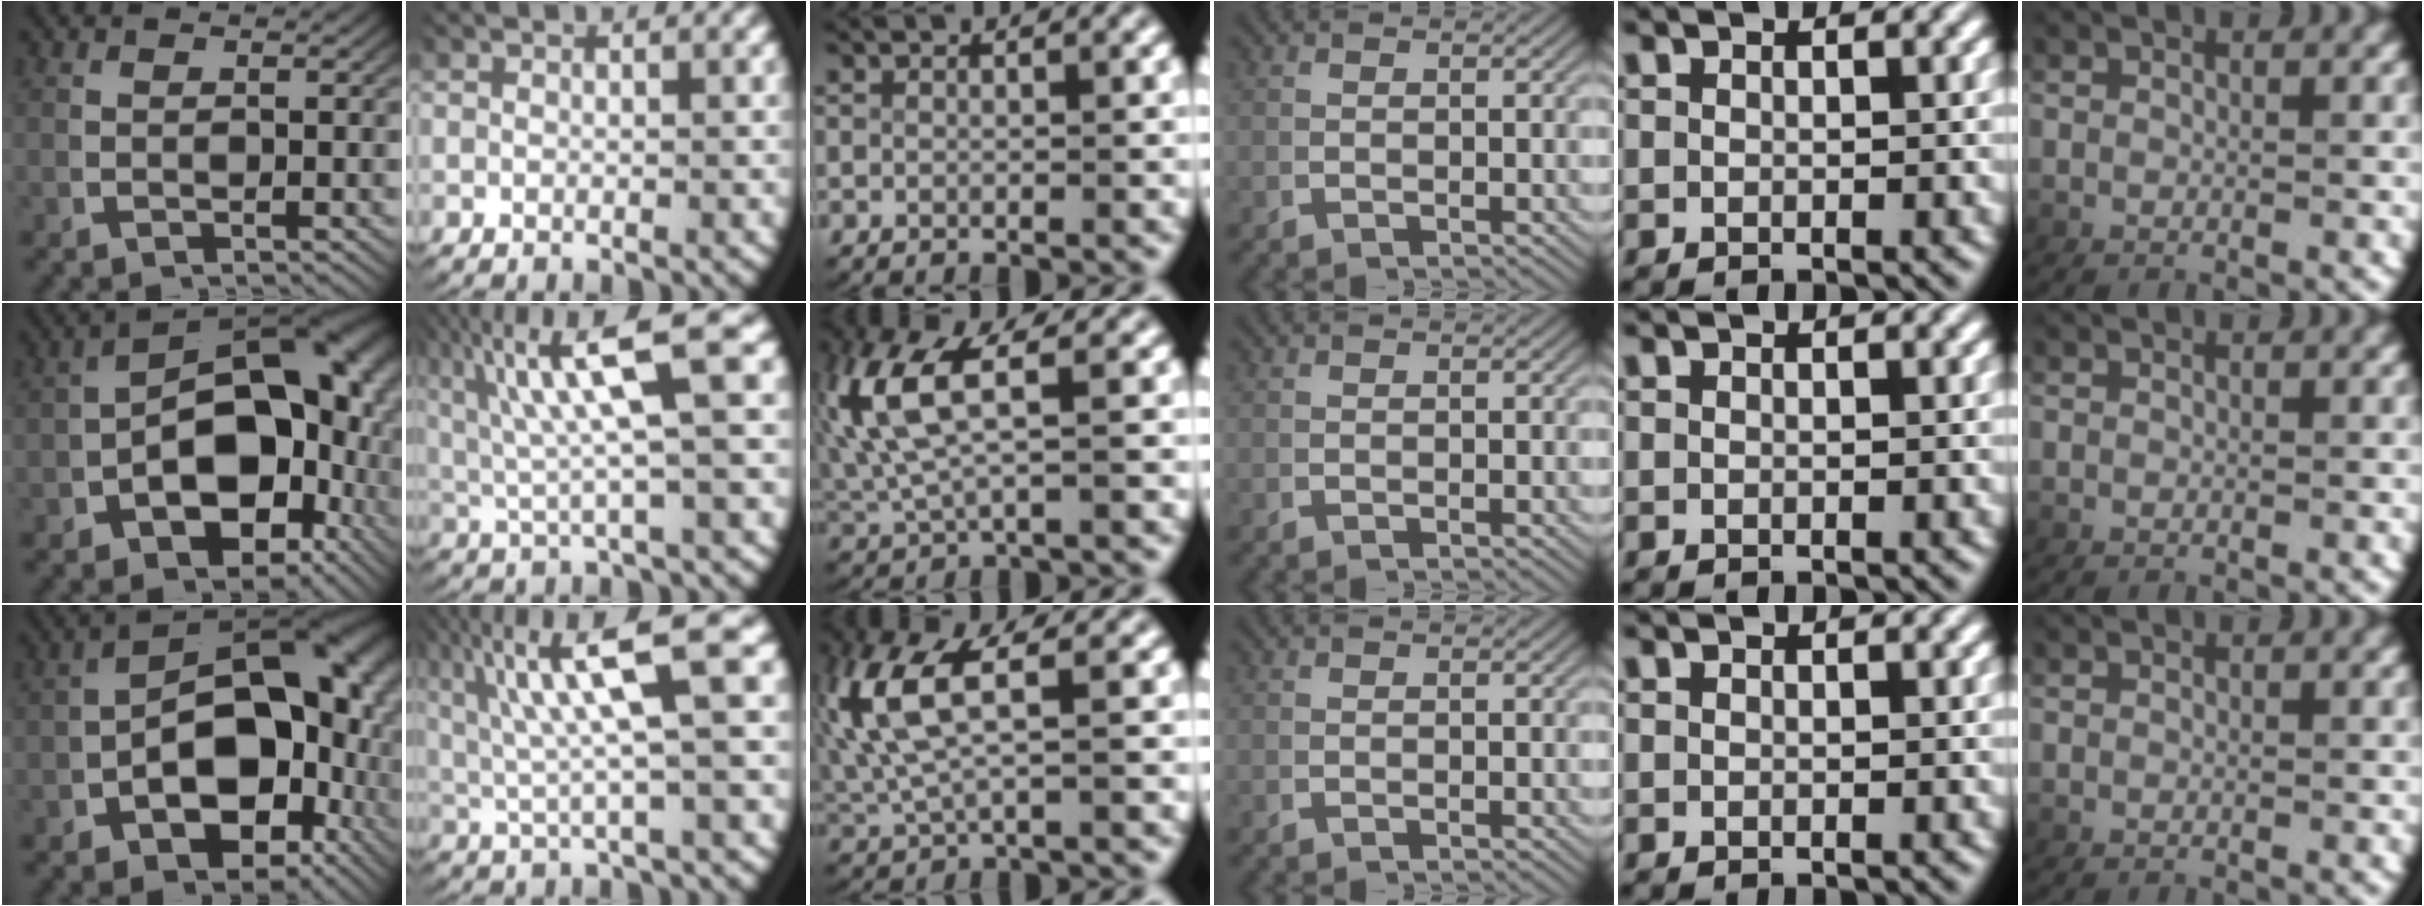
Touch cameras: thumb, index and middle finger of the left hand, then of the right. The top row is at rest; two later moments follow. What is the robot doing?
{"motion": "lift_and_place", "object": "ribbon"}